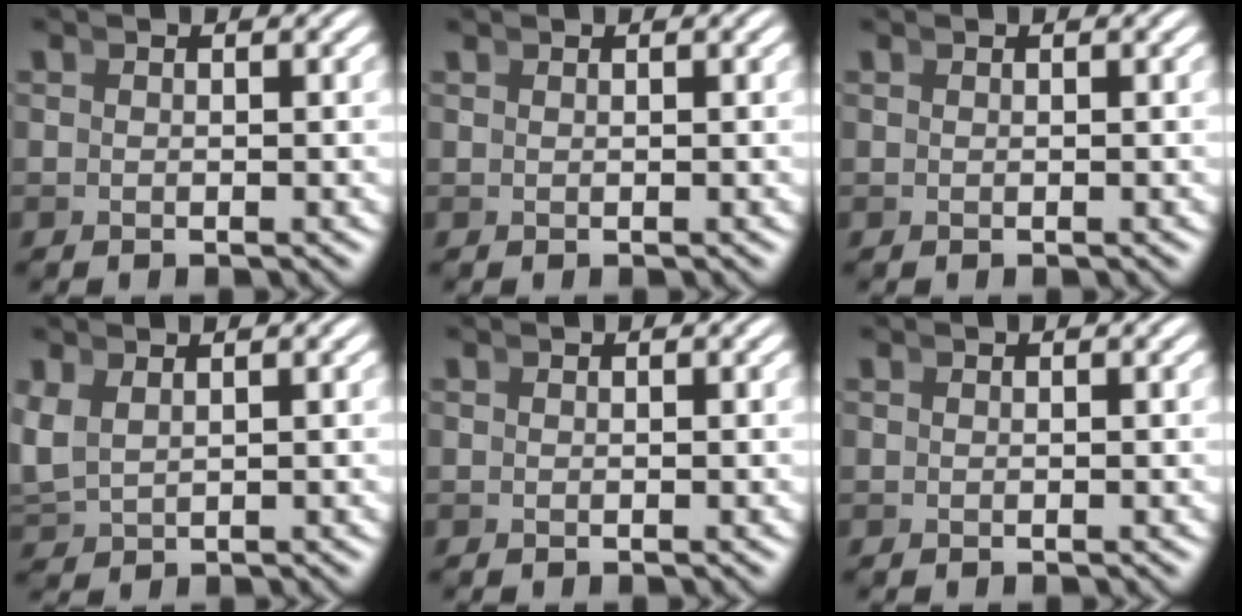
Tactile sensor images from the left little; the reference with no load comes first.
{"total": 0.6, "force": [0.3, -0.6, -0.2], "torque": [0.007, 0.001, 0.008]}
{"total": 0.0}
{"total": 2.1, "force": [0.7, 1.5, 1.1], "torque": [-0.039, -0.007, 0.030]}
{"total": 0.0}
{"total": 0.0}